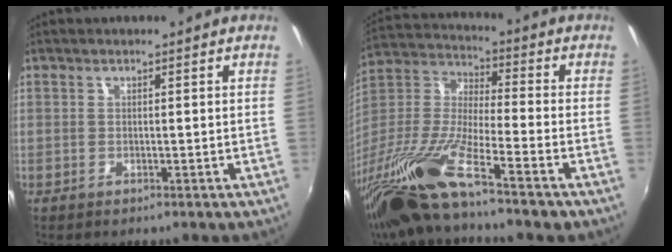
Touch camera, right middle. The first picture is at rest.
{"total": 20.0, "force": [-14.2, 1.5, 13.9], "torque": [-0.278, -0.042, -0.275]}